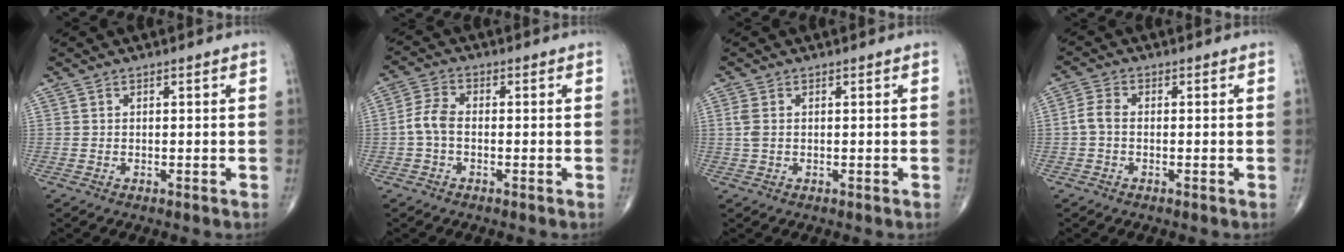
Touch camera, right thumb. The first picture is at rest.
{"total": 4.4, "force": [-0.9, 2.6, 3.4], "torque": [-0.074, 0.014, -0.025]}
{"total": 1.9, "force": [0.2, 1.0, 1.5], "torque": [-0.049, 0.006, 0.006]}
{"total": 3.0, "force": [-0.5, 1.9, 2.3], "torque": [-0.049, 0.007, -0.016]}